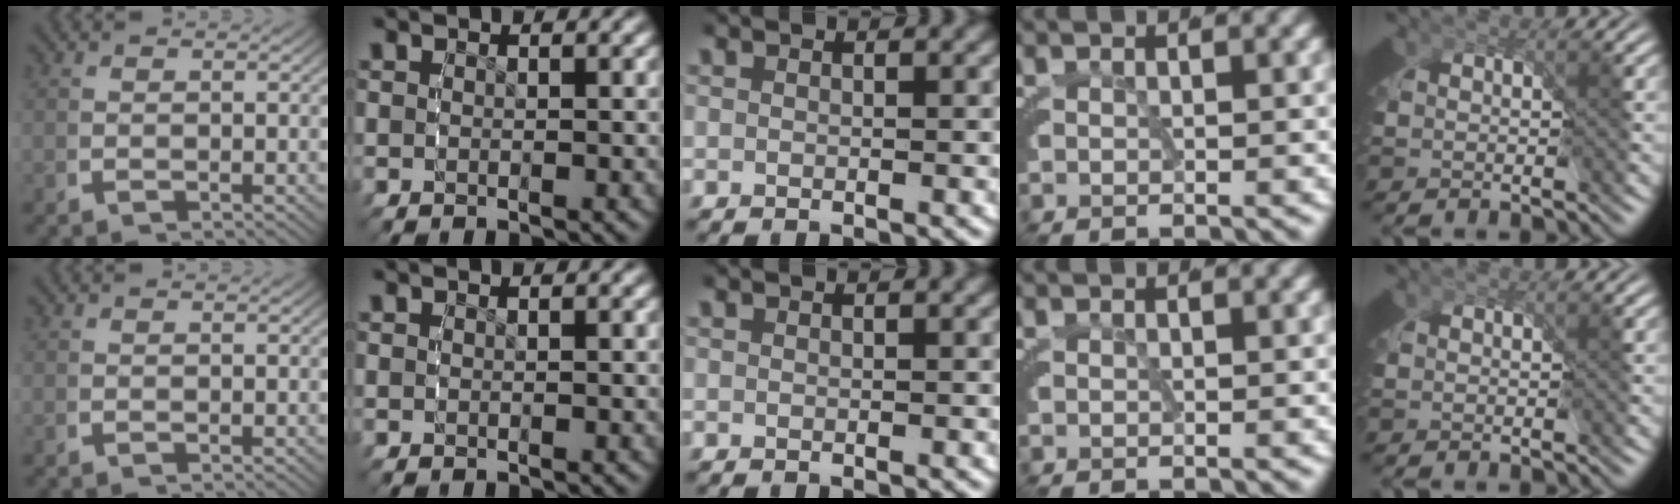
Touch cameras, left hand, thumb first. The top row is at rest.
{}